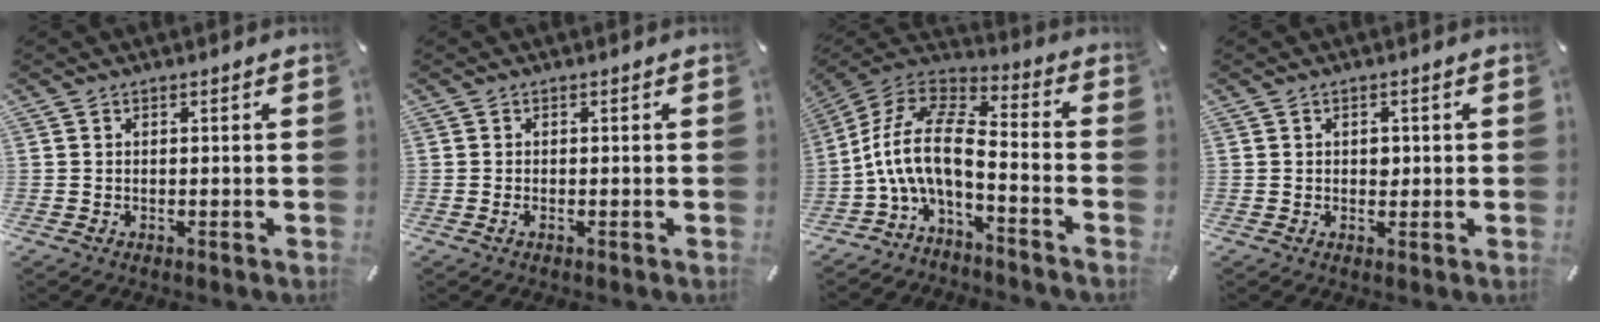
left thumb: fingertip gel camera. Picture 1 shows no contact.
{"total": 0.8, "force": [-0.3, 0.2, 0.7], "torque": [-0.014, -0.003, -0.005]}
{"total": 13.6, "force": [-3.6, 6.1, 11.6], "torque": [-0.253, 0.004, -0.072]}
{"total": 1.8, "force": [0.1, 1.5, 1.0], "torque": [-0.005, 0.000, -0.004]}